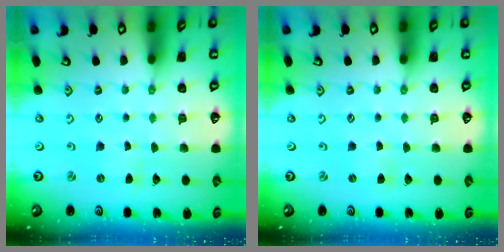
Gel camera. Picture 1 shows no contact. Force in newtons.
{"total": 0.0}